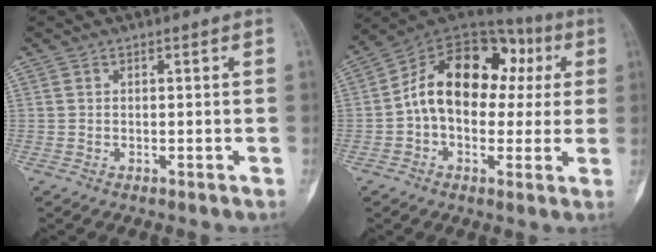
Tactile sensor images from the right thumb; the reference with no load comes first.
{"total": 18.8, "force": [1.8, 13.1, 13.4], "torque": [-0.173, 0.051, 0.021]}